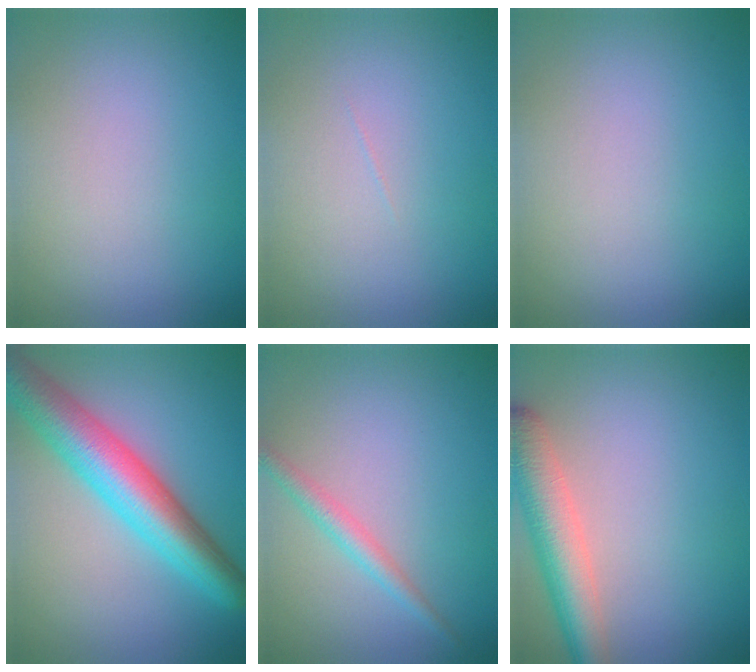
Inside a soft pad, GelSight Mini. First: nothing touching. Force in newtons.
{"total": 0.0}
{"total": 0.0}
{"total": 8.0, "press": 8.0, "slide": 0.1}
{"total": 1.9, "press": 1.9, "slide": 0.0}
{"total": 5.4, "press": 5.3, "slide": 0.4}